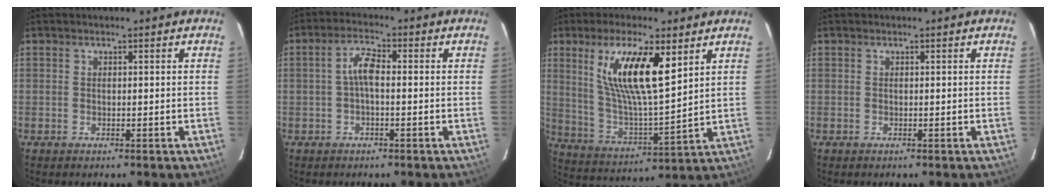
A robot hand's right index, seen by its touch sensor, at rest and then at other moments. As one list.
[{"total": 3.8, "force": [-0.4, 1.3, 3.5], "torque": [-0.073, 0.014, -0.009]}, {"total": 15.3, "force": [6.9, 3.8, 13.1], "torque": [-0.246, -0.001, 0.137]}, {"total": 0.0}]